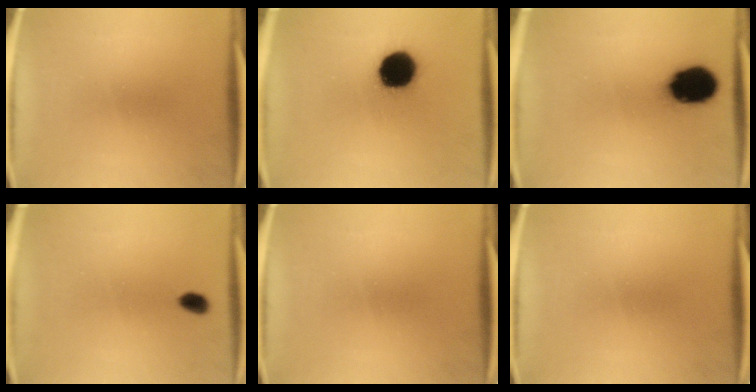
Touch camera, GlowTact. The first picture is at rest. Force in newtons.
{"total": 13.5}
{"total": 14.5}
{"total": 2.4}
{"total": 0.0}
{"total": 0.0}